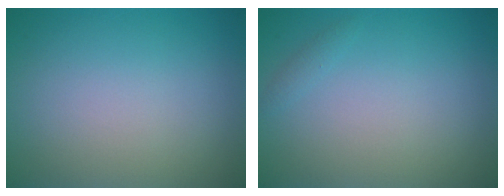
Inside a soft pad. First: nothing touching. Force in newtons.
{"total": 0.6, "press": 0.6, "slide": 0.0}